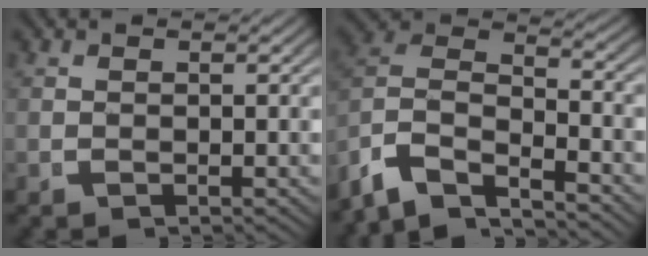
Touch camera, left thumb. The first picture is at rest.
{"total": 12.1, "force": [-2.0, 9.4, 7.3], "torque": [-0.174, -0.035, -0.041]}